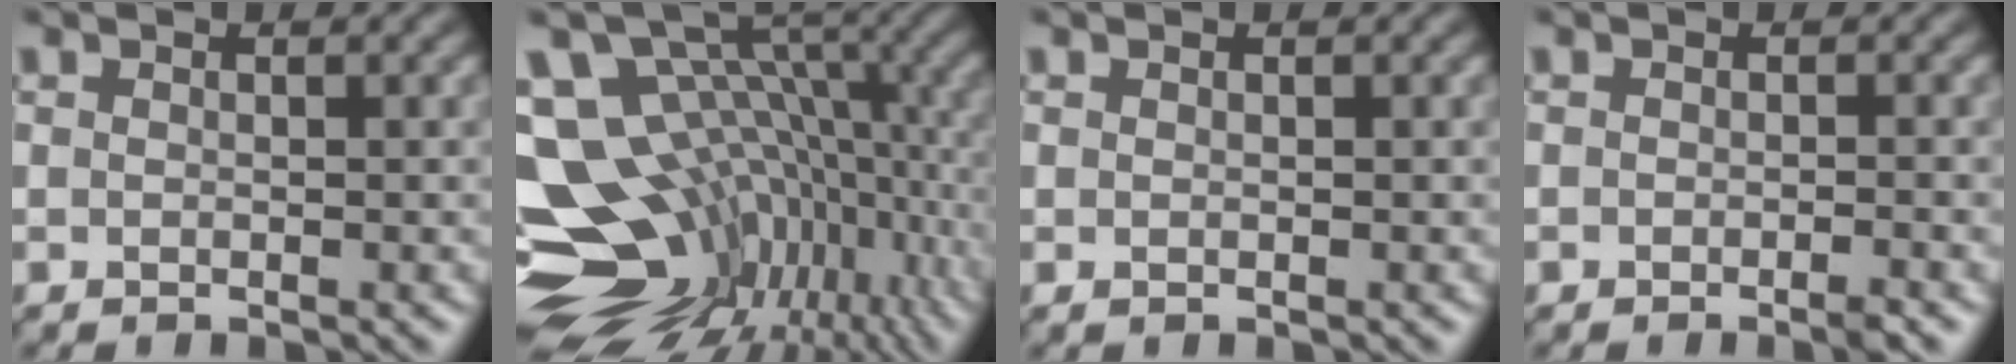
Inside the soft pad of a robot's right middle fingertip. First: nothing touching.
{"total": 17.6, "force": [-2.8, 12.2, 12.3], "torque": [-0.209, -0.008, -0.004]}
{"total": 0.0}
{"total": 1.1, "force": [-0.8, 0.0, 0.8], "torque": [-0.011, -0.003, -0.014]}